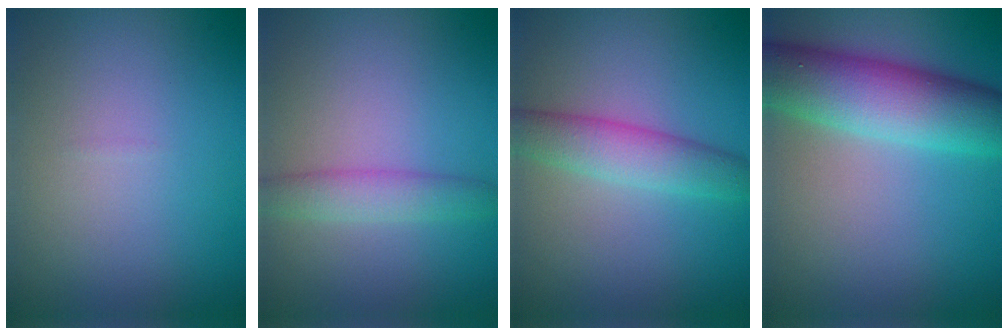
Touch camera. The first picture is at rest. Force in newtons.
{"total": 2.5, "press": 2.5, "slide": 0.1}
{"total": 3.8, "press": 3.8, "slide": 0.2}
{"total": 8.6, "press": 8.6, "slide": 0.4}